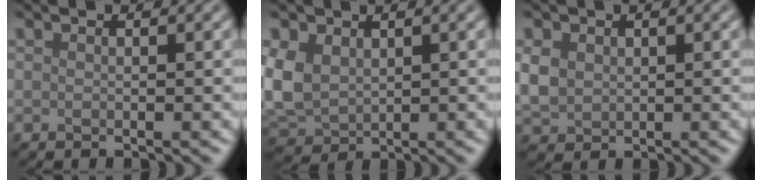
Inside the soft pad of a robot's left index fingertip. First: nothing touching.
{"total": 3.9, "force": [0.8, 2.9, 2.6], "torque": [-0.082, 0.000, 0.020]}
{"total": 1.7, "force": [0.5, 1.5, 0.8], "torque": [-0.039, -0.001, 0.017]}